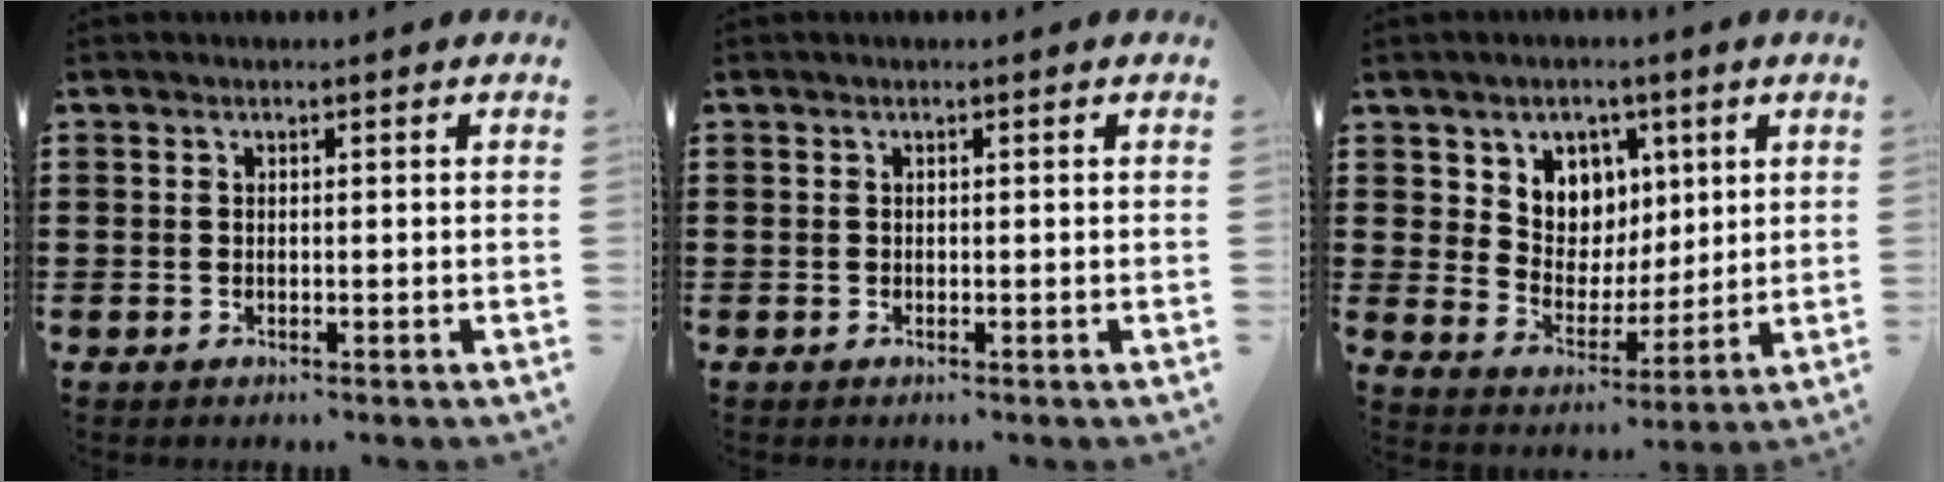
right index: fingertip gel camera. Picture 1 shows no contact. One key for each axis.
{"total": 0.0}
{"total": 6.4, "fx": 3.4, "fy": 5.4, "fz": 0.4, "tx": -0.035, "ty": -0.024, "tz": 0.060}